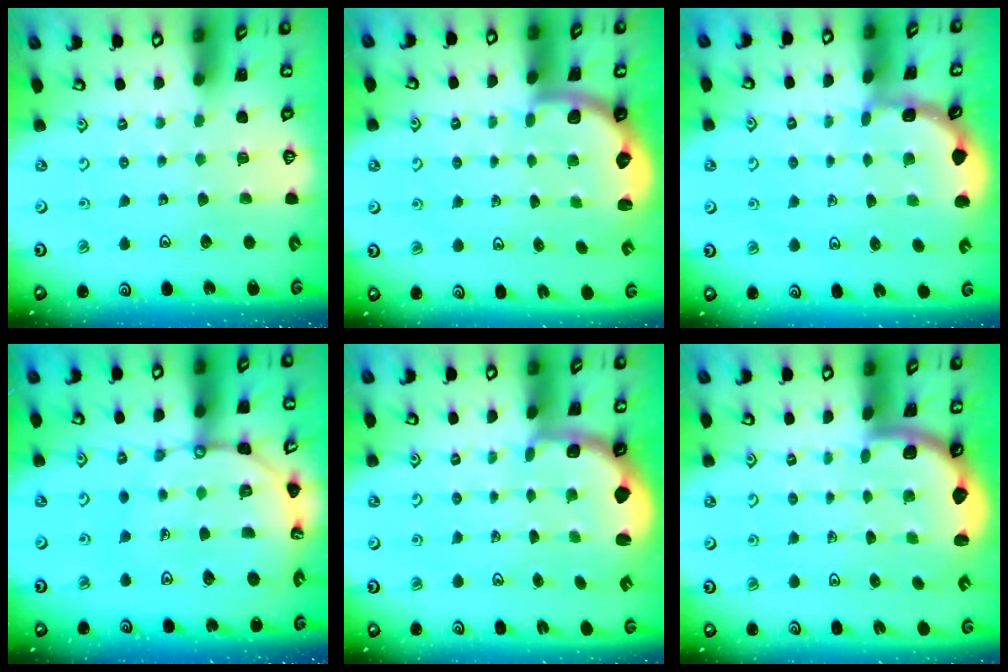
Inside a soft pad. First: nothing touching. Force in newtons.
{"total": 2.2, "press": 2.1, "slide": 0.8}
{"total": 2.1, "press": 2.1, "slide": 0.2}
{"total": 13.1, "press": 13.0, "slide": 1.5}
{"total": 2.4, "press": 1.2, "slide": 2.1}
{"total": 1.6, "press": 1.6, "slide": 0.1}